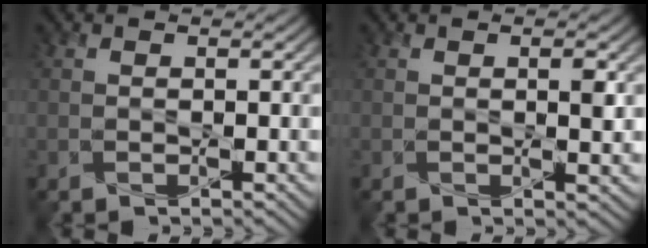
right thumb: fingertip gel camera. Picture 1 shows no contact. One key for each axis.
{"total": 1.8, "fx": 0.3, "fy": 0.3, "fz": 1.7, "tx": -0.029, "ty": -0.001, "tz": 0.006}